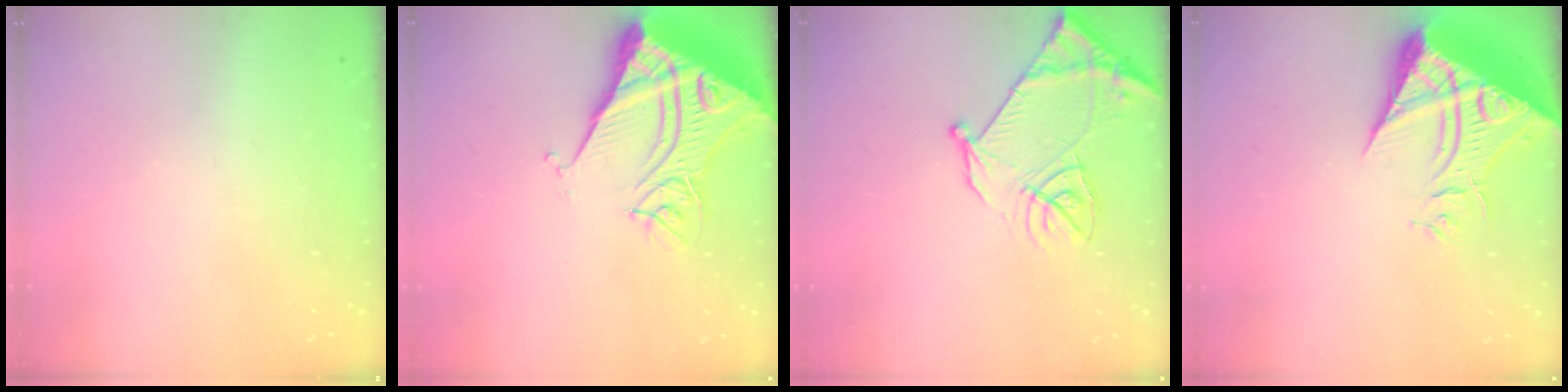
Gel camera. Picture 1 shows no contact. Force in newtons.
{"total": 16.3, "press": 16.2, "slide": 1.9}
{"total": 14.4, "press": 14.3, "slide": 1.6}
{"total": 19.4, "press": 19.3, "slide": 2.1}